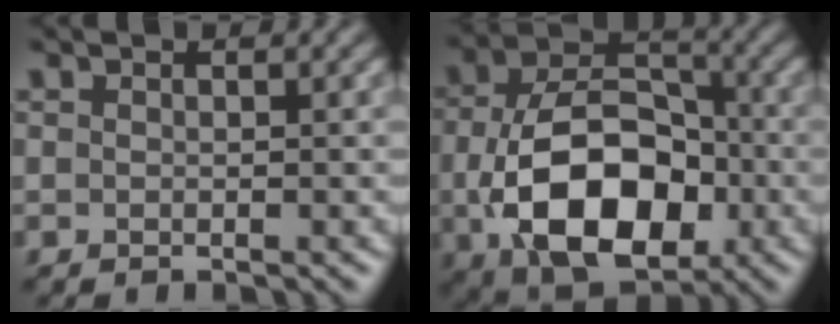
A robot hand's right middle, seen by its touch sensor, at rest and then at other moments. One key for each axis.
{"total": 12.2, "fx": -2.9, "fy": 7.6, "fz": 9.1, "tx": -0.172, "ty": -0.011, "tz": -0.051}